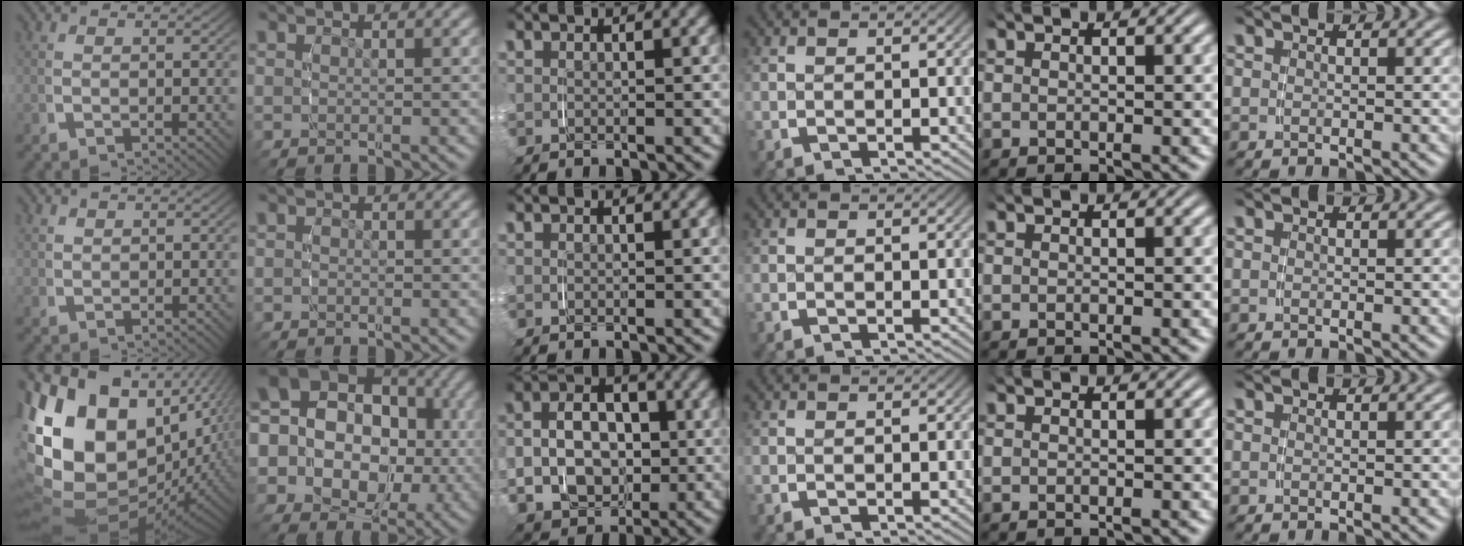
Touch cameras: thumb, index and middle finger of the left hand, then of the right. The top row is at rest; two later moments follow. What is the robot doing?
{"motion": "grasp_and_lifting", "object": "jacket"}